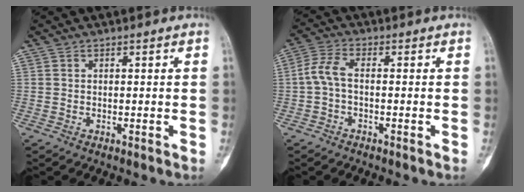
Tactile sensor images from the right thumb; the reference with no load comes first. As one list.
[{"total": 4.3, "force": [-0.7, 1.8, 3.8], "torque": [-0.092, 0.014, -0.023]}]